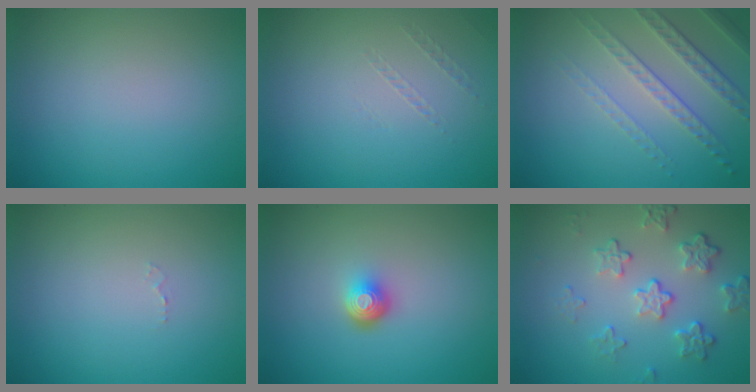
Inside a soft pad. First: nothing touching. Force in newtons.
{"total": 0.5, "press": 0.2, "slide": 0.5}
{"total": 4.6, "press": 3.0, "slide": 3.5}
{"total": 0.5, "press": 0.5, "slide": 0.1}
{"total": 2.3, "press": 1.5, "slide": 1.8}
{"total": 4.4, "press": 3.2, "slide": 3.0}